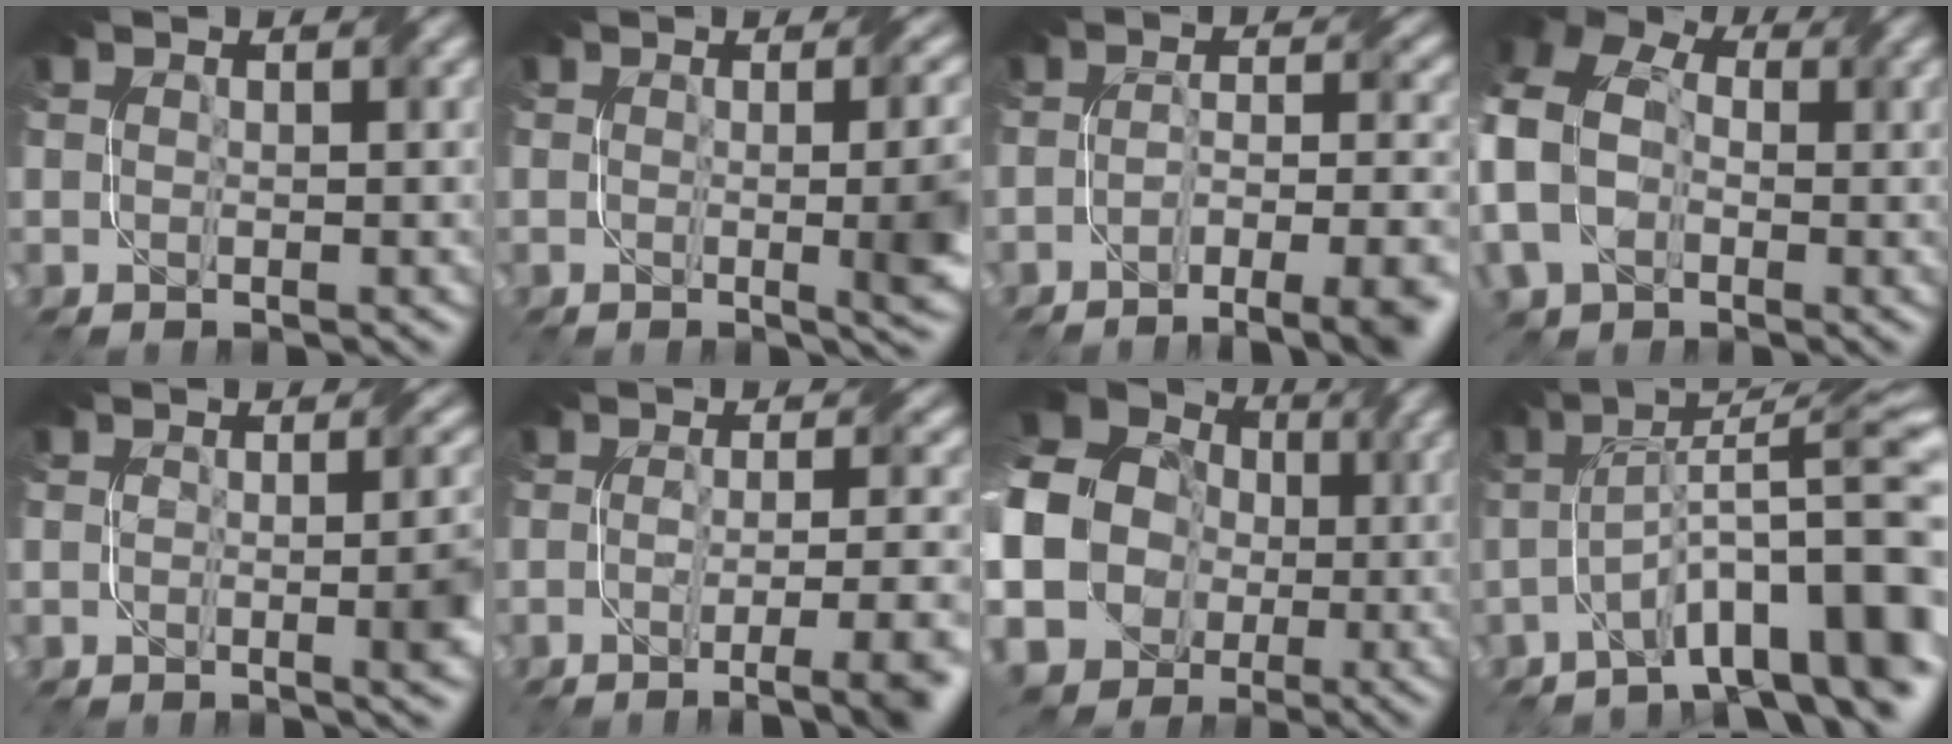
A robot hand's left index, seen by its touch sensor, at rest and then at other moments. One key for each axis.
{"total": 7.6, "fx": -0.3, "fy": 3.0, "fz": 7.0, "tx": -0.047, "ty": -0.001, "tz": -0.004}
{"total": 7.3, "fx": -4.2, "fy": 1.7, "fz": 5.7, "tx": -0.074, "ty": 0.003, "tz": -0.066}
{"total": 11.5, "fx": -1.2, "fy": 8.5, "fz": 7.6, "tx": -0.172, "ty": -0.009, "tz": -0.027}
{"total": 4.1, "fx": -0.6, "fy": 1.3, "fz": 3.8, "tx": -0.046, "ty": -0.003, "tz": -0.006}
{"total": 7.0, "fx": -2.5, "fy": 1.8, "fz": 6.3, "tx": -0.069, "ty": -0.006, "tz": -0.034}
{"total": 22.1, "fx": -2.2, "fy": 20.6, "fz": 7.9, "tx": -0.203, "ty": -0.011, "tz": -0.087}
{"total": 11.4, "fx": -4.7, "fy": 2.7, "fz": 10.1, "tx": -0.137, "ty": 0.024, "tz": -0.071}